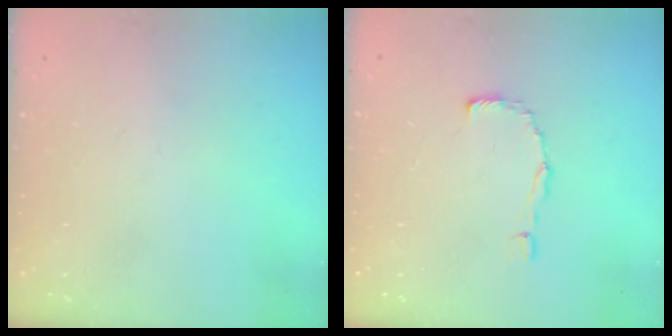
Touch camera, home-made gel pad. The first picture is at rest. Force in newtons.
{"total": 2.5, "press": 2.5, "slide": 0.1}